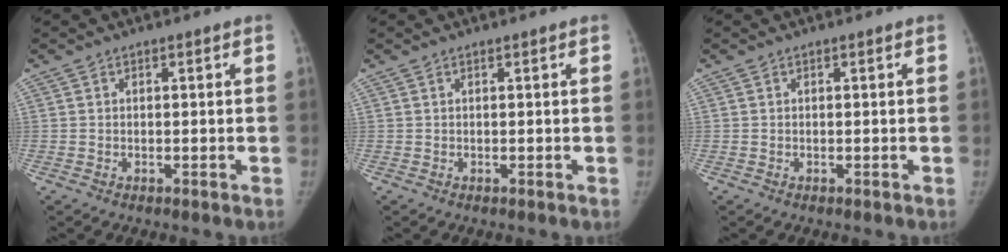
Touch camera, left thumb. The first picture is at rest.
{"total": 0.0}
{"total": 0.0}